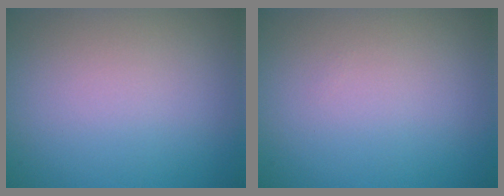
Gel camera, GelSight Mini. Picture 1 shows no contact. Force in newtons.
{"total": 0.0}